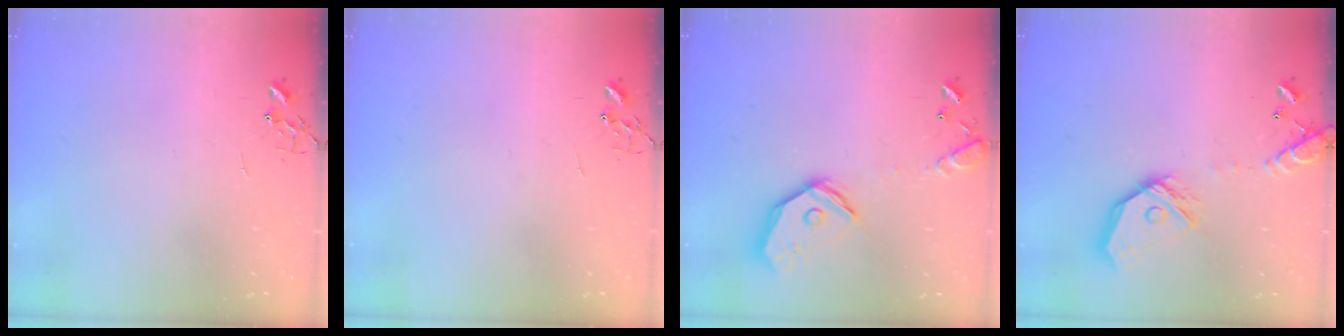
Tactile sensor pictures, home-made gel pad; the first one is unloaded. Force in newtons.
{"total": 0.0}
{"total": 16.4, "press": 16.2, "slide": 2.5}
{"total": 17.0, "press": 16.8, "slide": 2.7}